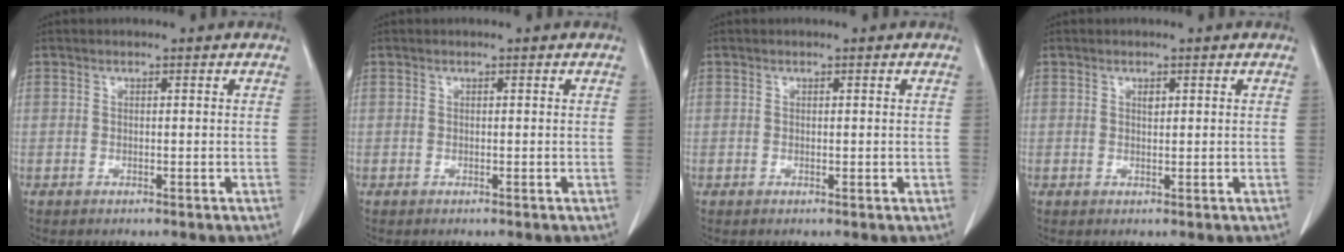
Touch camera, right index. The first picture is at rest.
{"total": 0.0}
{"total": 0.0}
{"total": 0.7, "force": [0.4, 0.3, 0.5], "torque": [-0.010, -0.002, 0.007]}